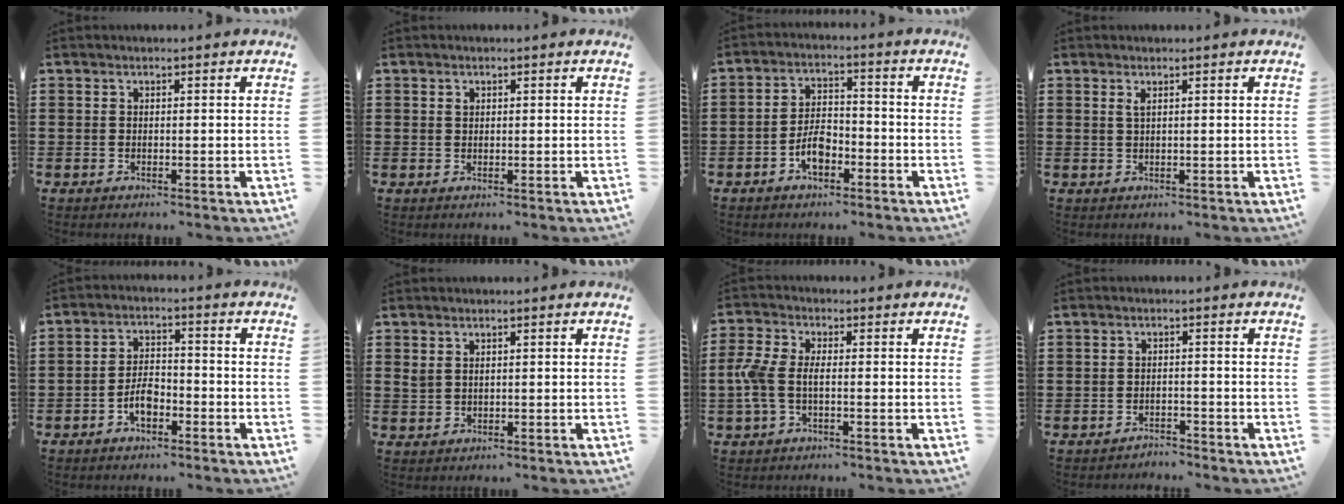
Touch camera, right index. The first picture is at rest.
{"total": 0.8, "force": [0.3, 0.6, 0.4], "torque": [-0.009, 0.002, 0.006]}
{"total": 4.9, "force": [-2.5, 2.4, 3.5], "torque": [-0.080, -0.002, -0.050]}
{"total": 1.0, "force": [0.5, 0.2, 0.8], "torque": [-0.017, 0.002, 0.008]}
{"total": 4.1, "force": [-2.1, 2.0, 2.9], "torque": [-0.065, -0.002, -0.043]}
{"total": 1.5, "force": [1.0, 0.9, 0.7], "torque": [-0.016, 0.004, 0.018]}
{"total": 4.7, "force": [-0.8, 2.3, 4.0], "torque": [-0.107, -0.008, -0.026]}
{"total": 1.9, "force": [-1.9, 0.0, -0.3], "torque": [-0.001, 0.001, -0.043]}